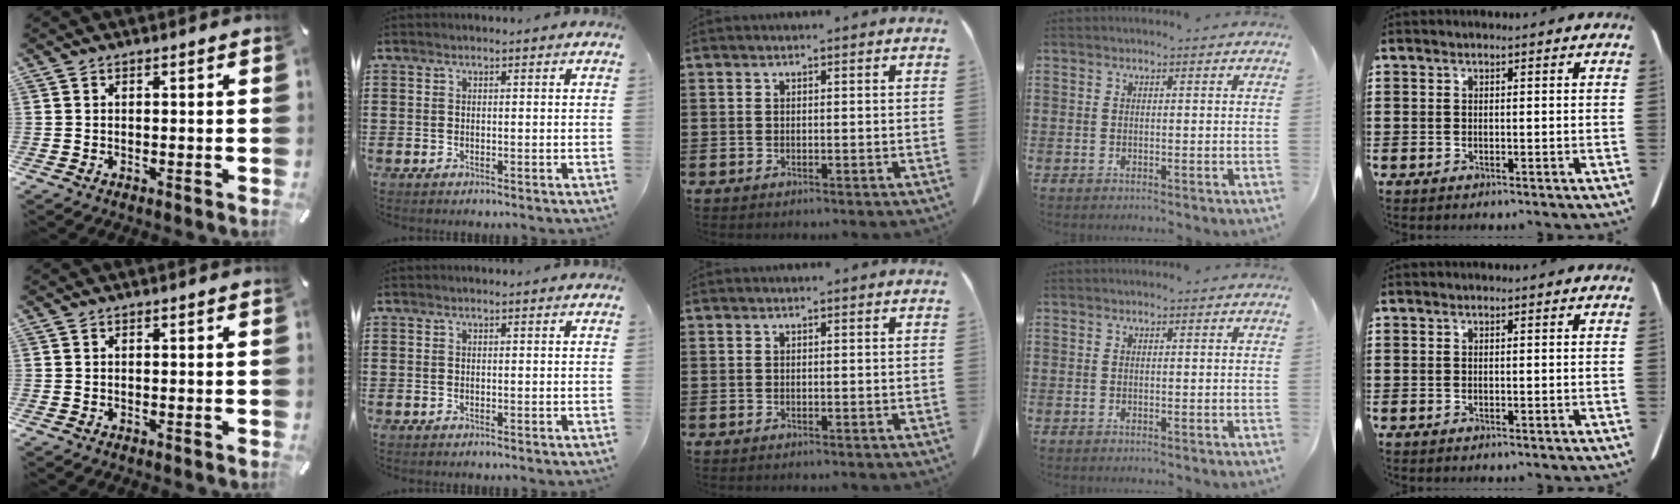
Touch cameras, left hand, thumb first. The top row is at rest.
{}